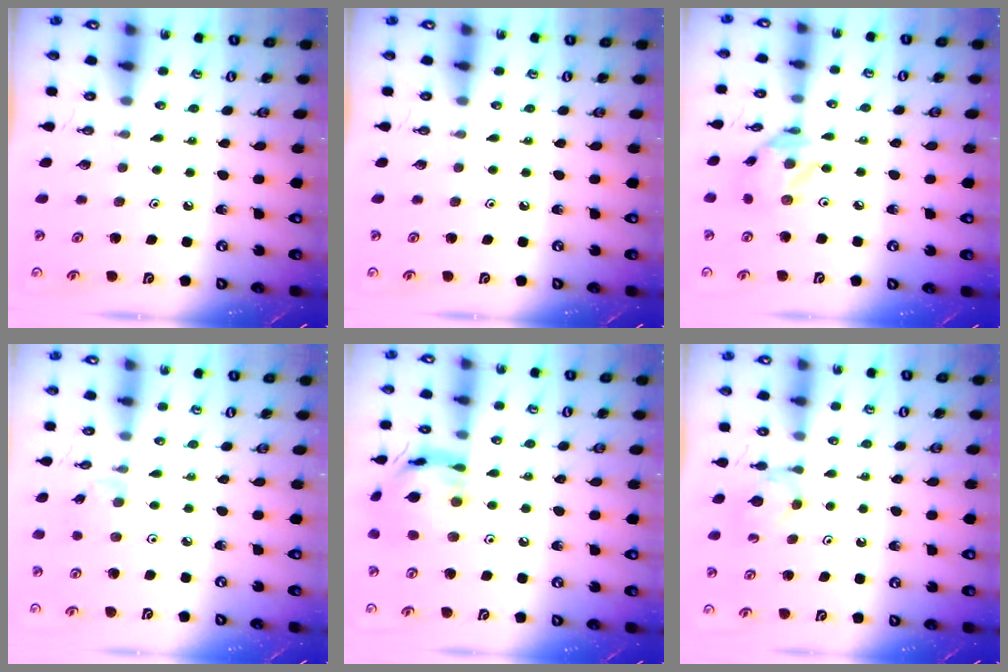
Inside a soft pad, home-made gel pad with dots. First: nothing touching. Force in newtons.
{"total": 0.0}
{"total": 7.8, "press": 7.8, "slide": 0.5}
{"total": 2.1, "press": 2.1, "slide": 0.4}
{"total": 13.7, "press": 13.6, "slide": 1.3}
{"total": 3.0, "press": 2.9, "slide": 0.5}